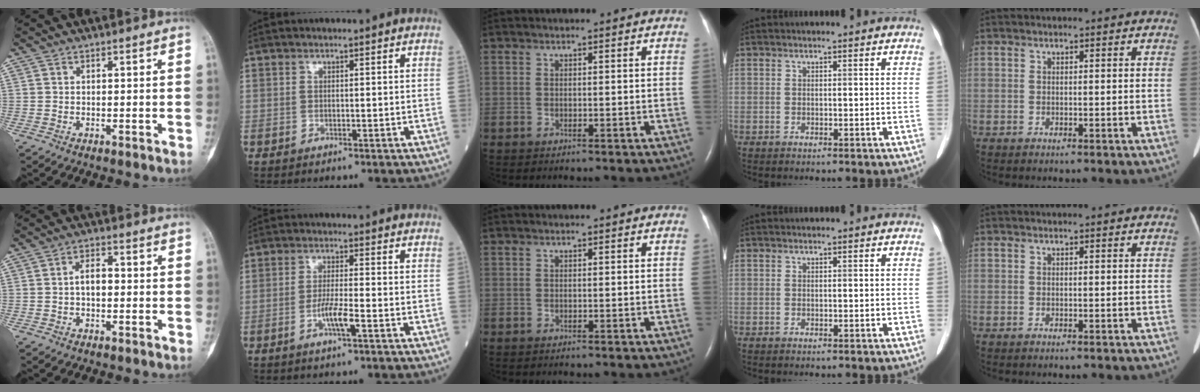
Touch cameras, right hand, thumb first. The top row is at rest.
{"thumb": {"total": 4.0, "force": [-0.1, 2.3, 3.2], "torque": [-0.049, 0.014, -0.006]}, "index": {"total": 4.2, "force": [-1.8, 0.0, 3.8], "torque": [-0.076, -0.005, -0.036]}}